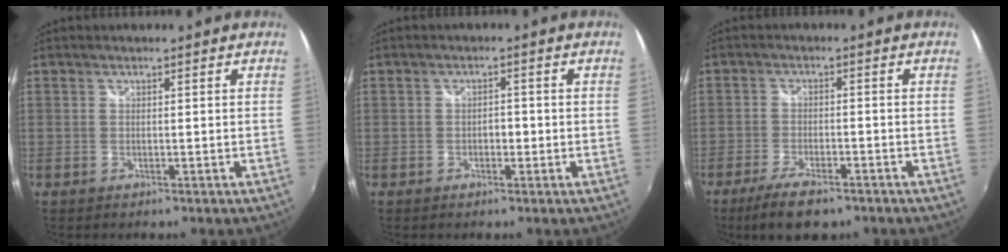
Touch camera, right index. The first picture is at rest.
{"total": 1.7, "force": [-0.5, 1.1, 1.2], "torque": [-0.018, 0.005, -0.008]}
{"total": 8.2, "force": [-6.0, 2.4, 5.1], "torque": [-0.122, -0.018, -0.105]}